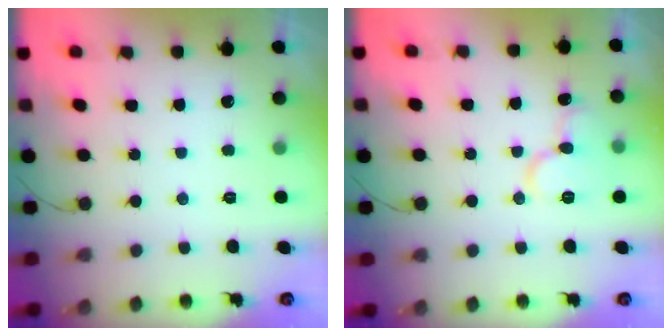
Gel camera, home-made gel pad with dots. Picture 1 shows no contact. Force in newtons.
{"total": 9.8, "press": 9.7, "slide": 1.3}